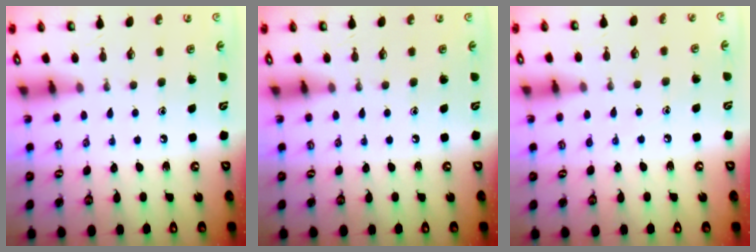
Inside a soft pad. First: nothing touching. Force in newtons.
{"total": 0.0}
{"total": 3.4, "press": 3.4, "slide": 0.4}